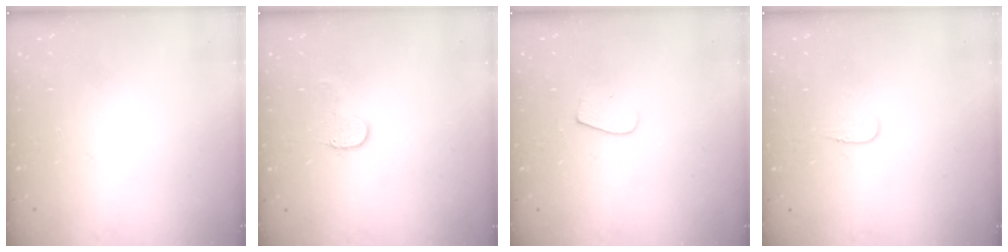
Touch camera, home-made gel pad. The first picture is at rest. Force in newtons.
{"total": 4.6, "press": 4.6, "slide": 0.5}
{"total": 5.0, "press": 5.0, "slide": 0.4}
{"total": 4.0, "press": 4.0, "slide": 0.4}